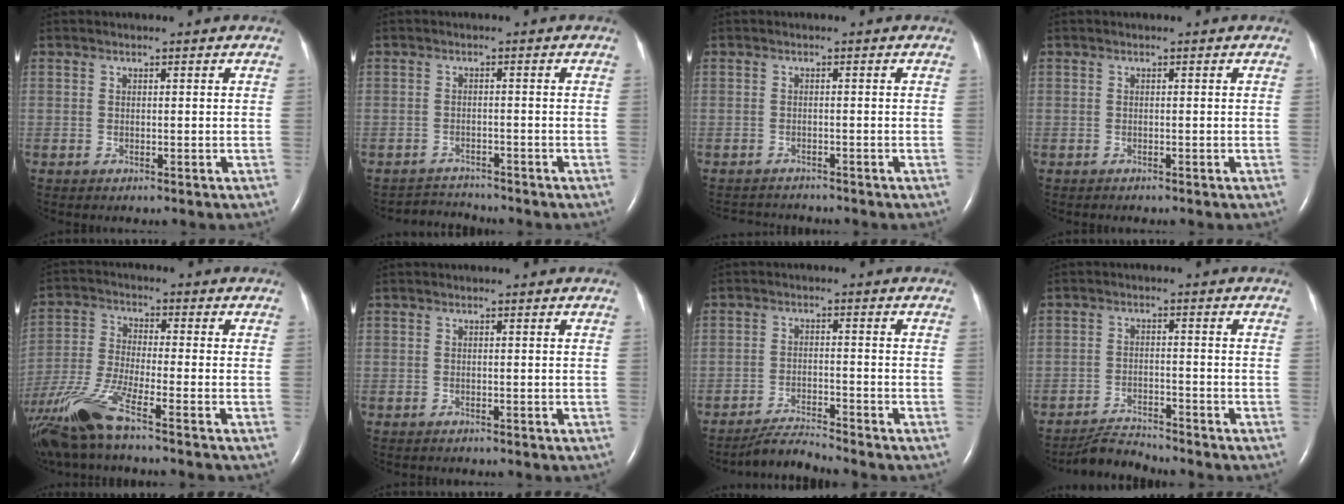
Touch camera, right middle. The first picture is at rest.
{"total": 2.9, "force": [-2.7, -0.2, -1.2], "torque": [0.021, -0.011, -0.041]}
{"total": 3.3, "force": [-3.3, 0.2, -0.1], "torque": [0.004, -0.011, -0.049]}
{"total": 0.0}
{"total": 12.2, "force": [-8.9, -0.2, 8.4], "torque": [-0.178, -0.027, -0.174]}
{"total": 0.5, "force": [-0.5, 0.1, 0.0], "torque": [-0.006, -0.002, -0.007]}
{"total": 4.1, "force": [-3.9, -1.3, 0.1], "torque": [-0.015, -0.020, -0.070]}
{"total": 4.1, "force": [-4.0, -0.6, -0.3], "torque": [-0.006, -0.017, -0.070]}